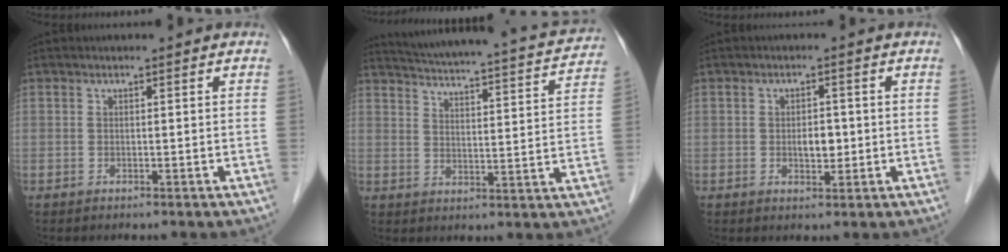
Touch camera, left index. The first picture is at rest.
{"total": 21.2, "force": [19.6, 2.6, 7.7], "torque": [-0.120, -0.019, 0.246]}
{"total": 2.7, "force": [-0.2, 1.5, 2.2], "torque": [-0.035, 0.001, -0.001]}